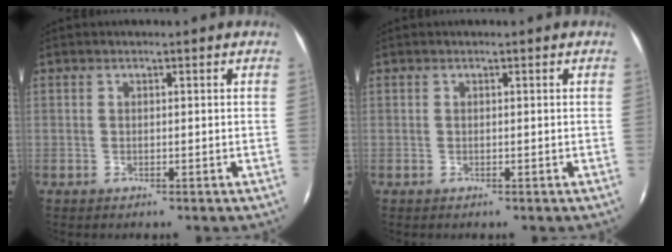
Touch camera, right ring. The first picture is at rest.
{"total": 0.0}